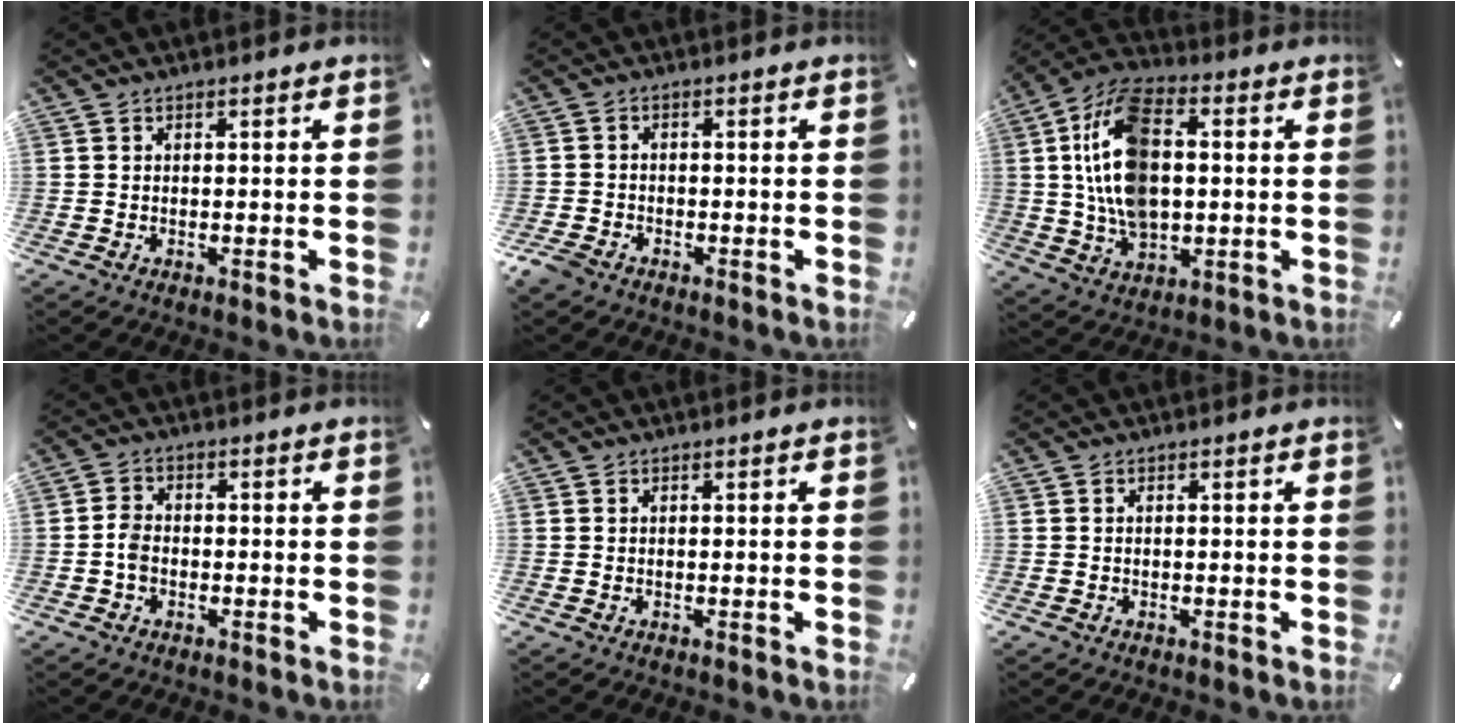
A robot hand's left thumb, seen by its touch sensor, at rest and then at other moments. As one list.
[{"total": 2.7, "force": [-2.1, 1.5, 0.9], "torque": [-0.027, 0.007, -0.044]}, {"total": 15.8, "force": [1.2, 10.1, 12.0], "torque": [-0.264, 0.008, 0.019]}, {"total": 3.4, "force": [-0.9, 2.6, 2.1], "torque": [-0.036, 0.008, -0.015]}, {"total": 0.0}, {"total": 0.0}]